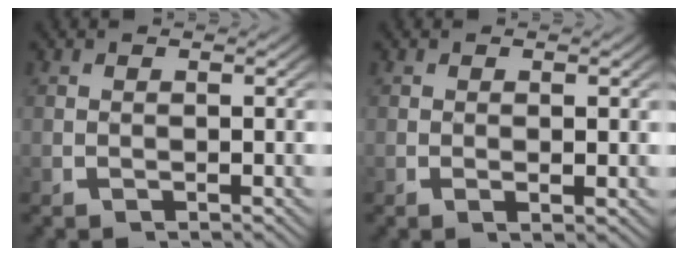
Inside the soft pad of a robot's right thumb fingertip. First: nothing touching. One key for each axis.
{"total": 0.9, "fx": 0.2, "fy": 0.3, "fz": 0.8, "tx": -0.015, "ty": -0.001, "tz": 0.004}